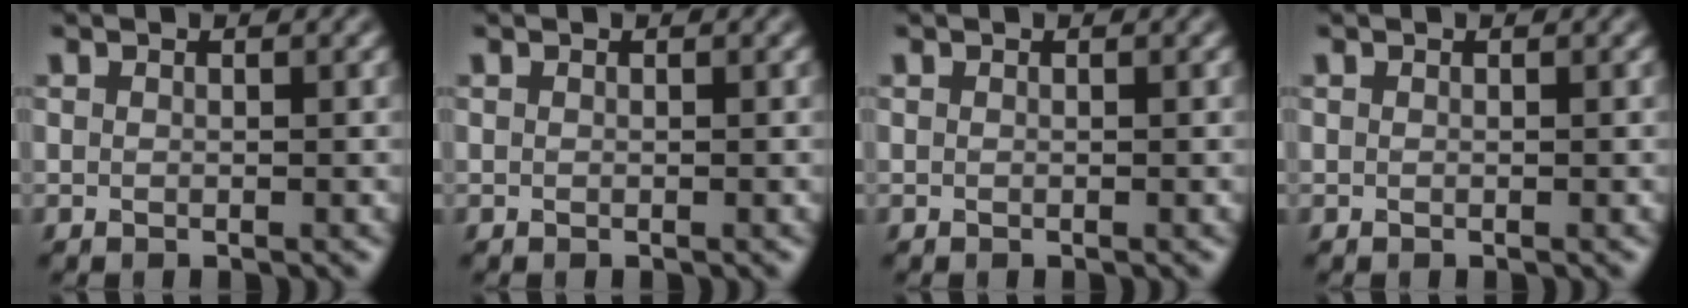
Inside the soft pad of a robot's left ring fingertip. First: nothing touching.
{"total": 0.0}
{"total": 0.0}
{"total": 0.0}